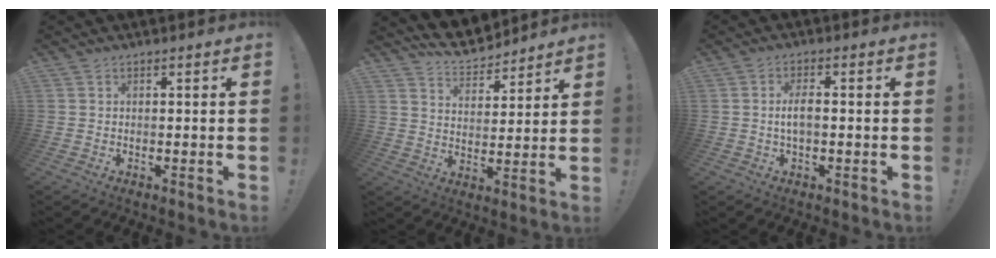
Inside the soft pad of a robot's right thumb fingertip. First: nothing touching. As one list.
[{"total": 9.1, "force": [8.3, 3.1, 2.1], "torque": [-0.045, -0.065, 0.157]}, {"total": 4.2, "force": [-0.5, 1.4, 3.9], "torque": [-0.088, 0.003, -0.013]}]